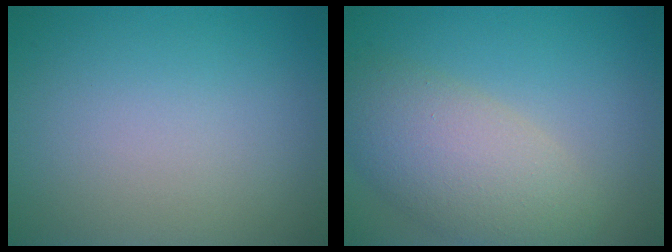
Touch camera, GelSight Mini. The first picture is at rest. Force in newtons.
{"total": 6.5, "press": 6.5, "slide": 0.4}